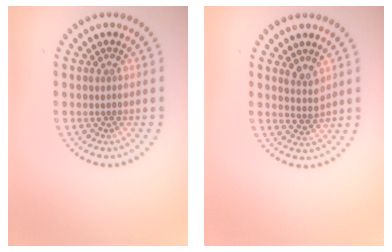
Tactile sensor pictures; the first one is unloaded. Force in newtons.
{"total": 1.8, "press": 1.4, "slide": 1.2}